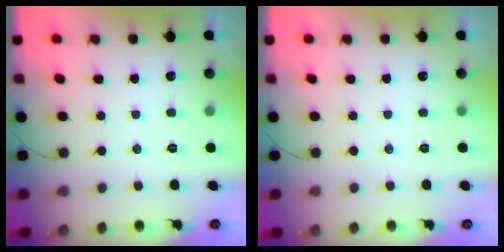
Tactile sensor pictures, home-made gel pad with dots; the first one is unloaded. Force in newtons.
{"total": 0.0}